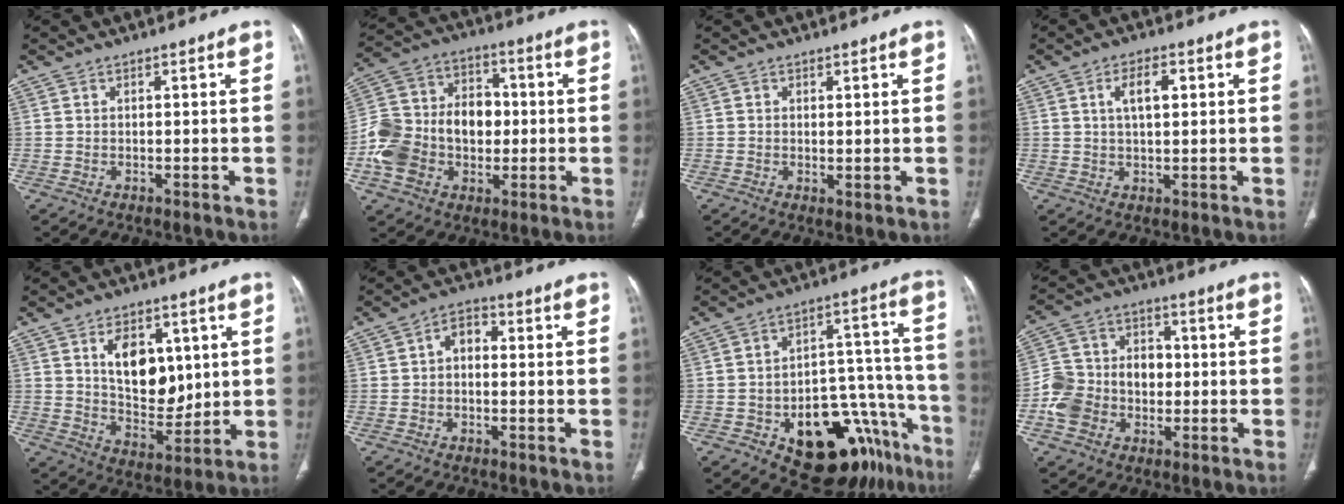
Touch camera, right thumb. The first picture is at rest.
{"total": 18.5, "force": [-2.4, 13.8, 12.1], "torque": [-0.204, 0.040, -0.038]}
{"total": 1.1, "force": [0.1, 0.4, 1.0], "torque": [-0.025, -0.007, 0.004]}
{"total": 5.0, "force": [1.4, 2.3, 4.2], "torque": [-0.072, 0.004, 0.023]}
{"total": 12.6, "force": [3.6, 7.9, 9.1], "torque": [-0.102, -0.028, 0.072]}
{"total": 4.1, "force": [-0.1, 2.9, 3.0], "torque": [-0.034, 0.016, -0.014]}
{"total": 23.3, "force": [-12.7, 11.9, 15.4], "torque": [-0.124, 0.103, -0.170]}
{"total": 12.3, "force": [-2.1, 9.9, 6.9], "torque": [-0.103, 0.039, -0.043]}